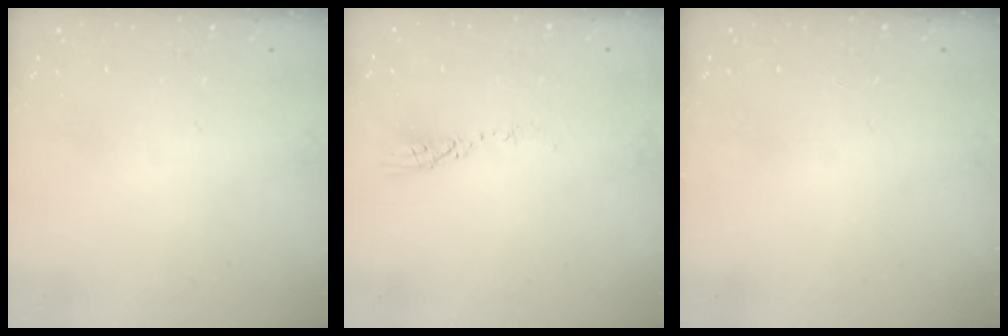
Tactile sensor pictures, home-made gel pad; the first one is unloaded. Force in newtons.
{"total": 3.6, "press": 3.6, "slide": 0.3}
{"total": 0.0}